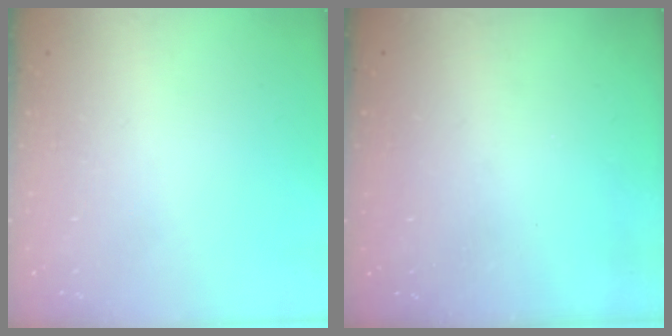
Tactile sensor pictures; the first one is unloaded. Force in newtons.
{"total": 3.2, "press": 3.2, "slide": 0.1}